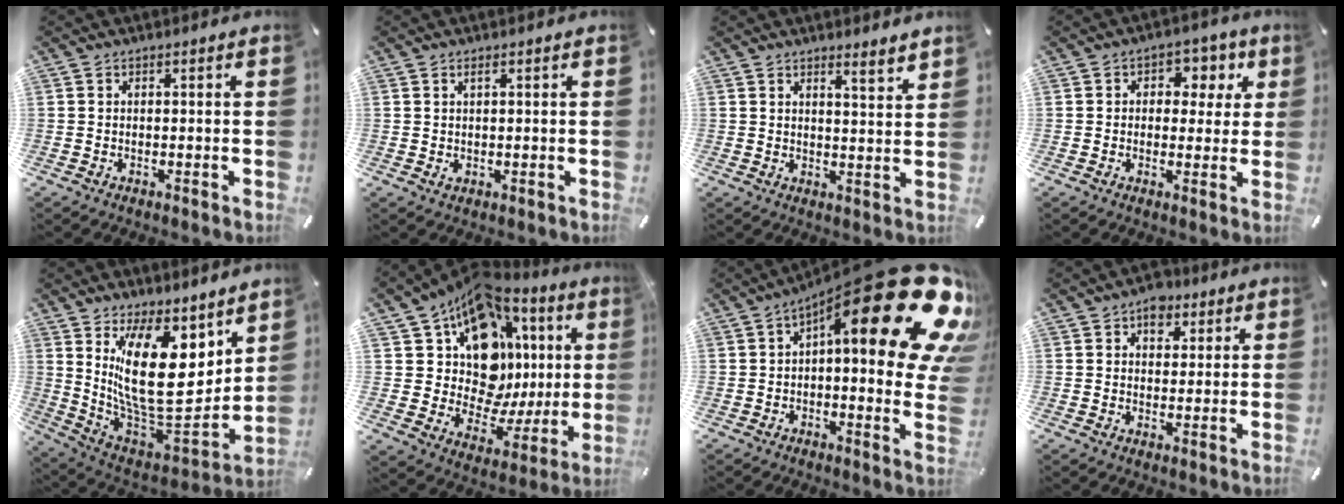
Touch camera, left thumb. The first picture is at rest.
{"total": 1.5, "force": [0.6, 0.7, 1.2], "torque": [-0.024, 0.000, 0.009]}
{"total": 3.8, "force": [3.5, 0.1, 1.4], "torque": [-0.021, -0.030, 0.059]}
{"total": 6.2, "force": [1.4, 5.2, 3.1], "torque": [-0.027, -0.002, 0.014]}
{"total": 22.9, "force": [6.8, 12.0, 18.3], "torque": [-0.351, -0.067, 0.128]}
{"total": 17.9, "force": [7.8, 12.7, 9.8], "torque": [-0.160, -0.080, 0.150]}
{"total": 29.9, "force": [12.7, 9.7, 25.2], "torque": [-0.320, -0.114, 0.221]}
{"total": 5.2, "force": [2.8, 3.6, 2.5], "torque": [-0.017, -0.006, 0.044]}